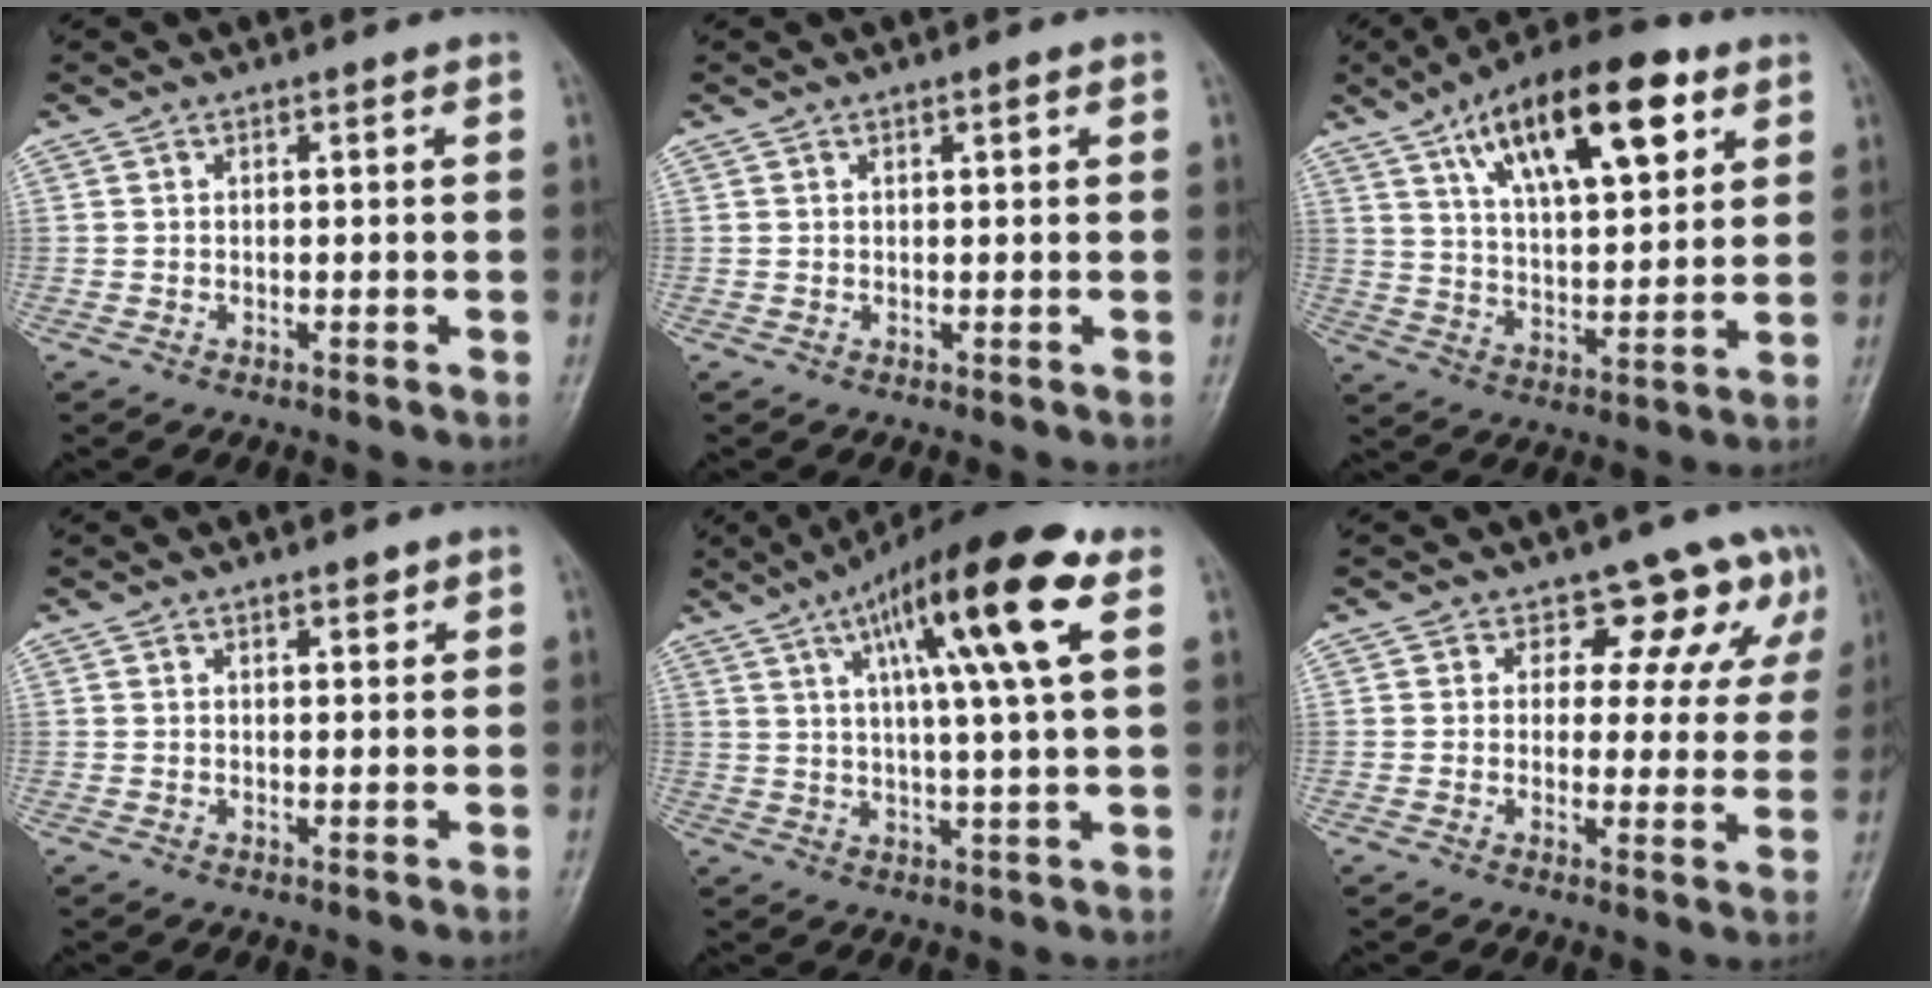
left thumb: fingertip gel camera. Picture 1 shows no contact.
{"total": 0.8, "force": [0.4, 0.2, 0.7], "torque": [-0.012, 0.000, 0.007]}
{"total": 19.8, "force": [9.5, 7.8, 15.5], "torque": [-0.220, -0.026, 0.158]}
{"total": 1.6, "force": [1.1, 0.7, 1.0], "torque": [-0.007, -0.004, 0.014]}
{"total": 17.4, "force": [7.0, 2.4, 15.8], "torque": [-0.252, 0.000, 0.107]}
{"total": 8.7, "force": [5.5, 5.7, 3.6], "torque": [0.003, -0.025, 0.052]}